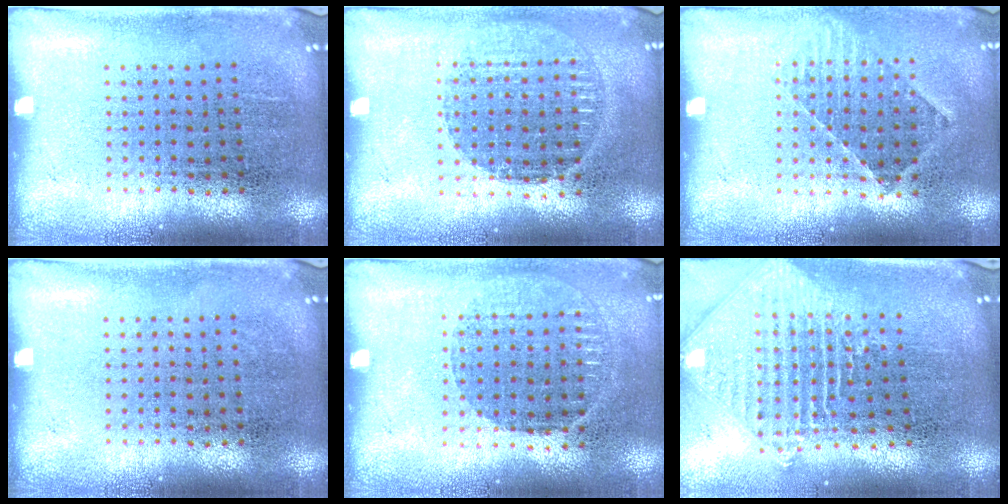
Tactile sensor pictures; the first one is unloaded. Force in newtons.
{"total": 1.4, "press": 1.3, "slide": 0.6}
{"total": 1.0, "press": 1.0, "slide": 0.3}
{"total": 0.0}
{"total": 1.0, "press": 0.9, "slide": 0.4}
{"total": 2.4, "press": 1.9, "slide": 1.5}